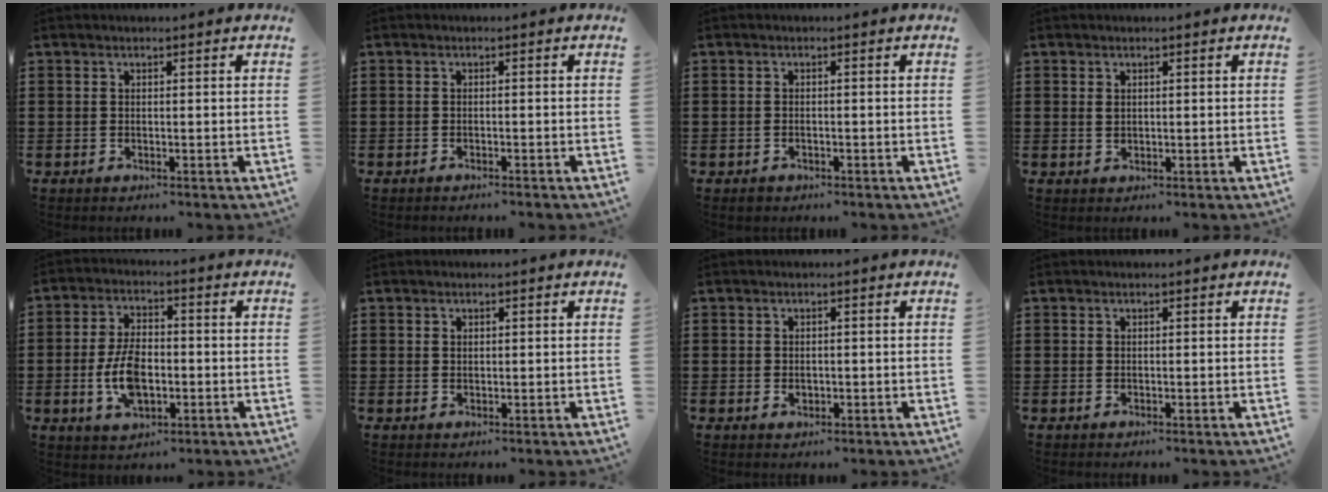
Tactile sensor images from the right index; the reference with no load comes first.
{"total": 0.6, "force": [-0.6, 0.0, 0.1], "torque": [-0.004, -0.001, -0.012]}
{"total": 0.7, "force": [-0.5, 0.3, 0.3], "torque": [-0.008, -0.001, -0.011]}
{"total": 1.2, "force": [0.4, 0.8, 0.7], "torque": [-0.017, 0.005, 0.007]}
{"total": 7.8, "force": [-1.6, 4.1, 6.4], "torque": [-0.138, -0.002, -0.036]}
{"total": 0.7, "force": [0.4, 0.5, 0.2], "torque": [-0.005, 0.003, 0.008]}
{"total": 1.1, "force": [0.0, 0.8, 0.7], "torque": [-0.015, 0.005, -0.001]}
{"total": 0.0}